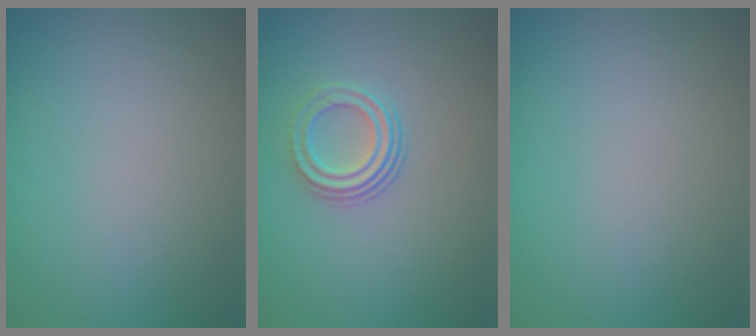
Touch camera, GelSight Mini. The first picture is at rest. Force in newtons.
{"total": 3.0, "press": 2.2, "slide": 2.1}
{"total": 0.0}